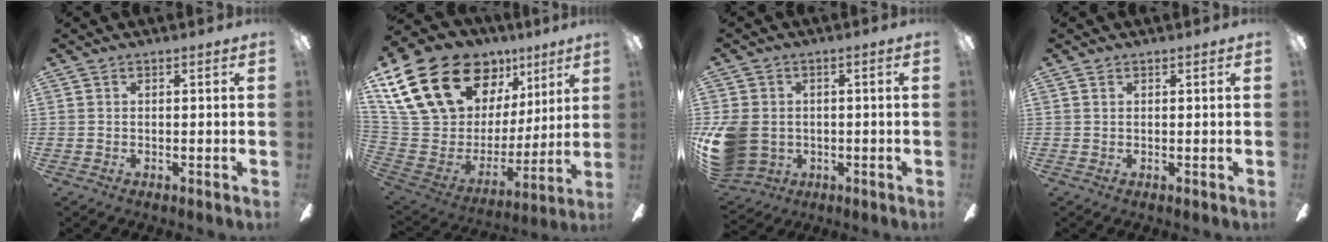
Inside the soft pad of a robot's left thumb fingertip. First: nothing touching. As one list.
[{"total": 25.6, "force": [14.9, 15.3, 14.2], "torque": [-0.291, -0.076, 0.295]}, {"total": 11.6, "force": [-1.5, 9.5, 6.5], "torque": [-0.170, 0.017, -0.024]}, {"total": 0.7, "force": [0.5, 0.5, 0.1], "torque": [-0.002, 0.003, 0.008]}]